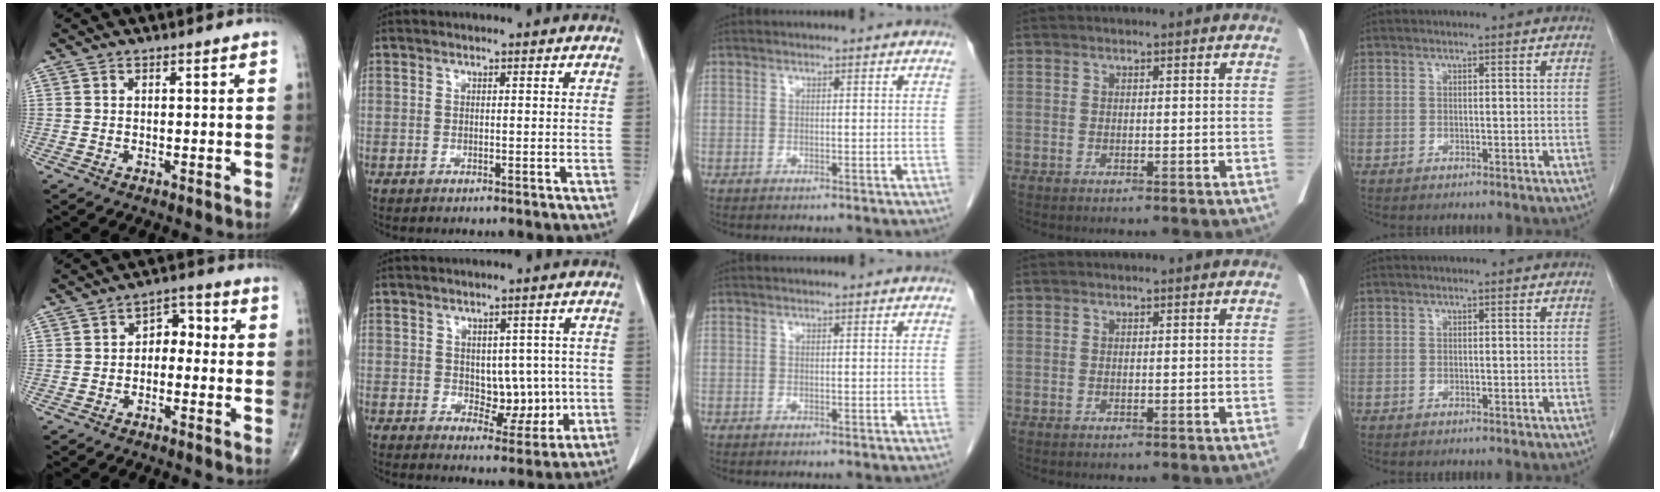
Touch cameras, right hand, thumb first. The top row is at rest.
{"thumb": {"total": 4.6, "force": [-0.7, 3.3, 3.2], "torque": [-0.026, 0.029, -0.026]}, "index": {"total": 5.6, "force": [0.1, 3.6, 4.3], "torque": [-0.045, 0.003, 0.015]}}